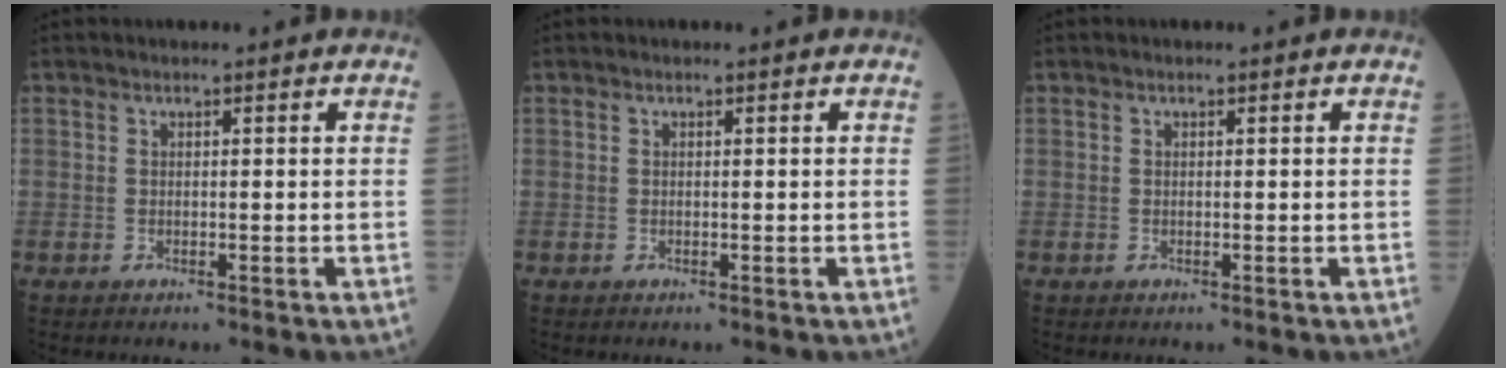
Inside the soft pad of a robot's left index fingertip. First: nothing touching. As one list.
[{"total": 0.0}, {"total": 0.0}]